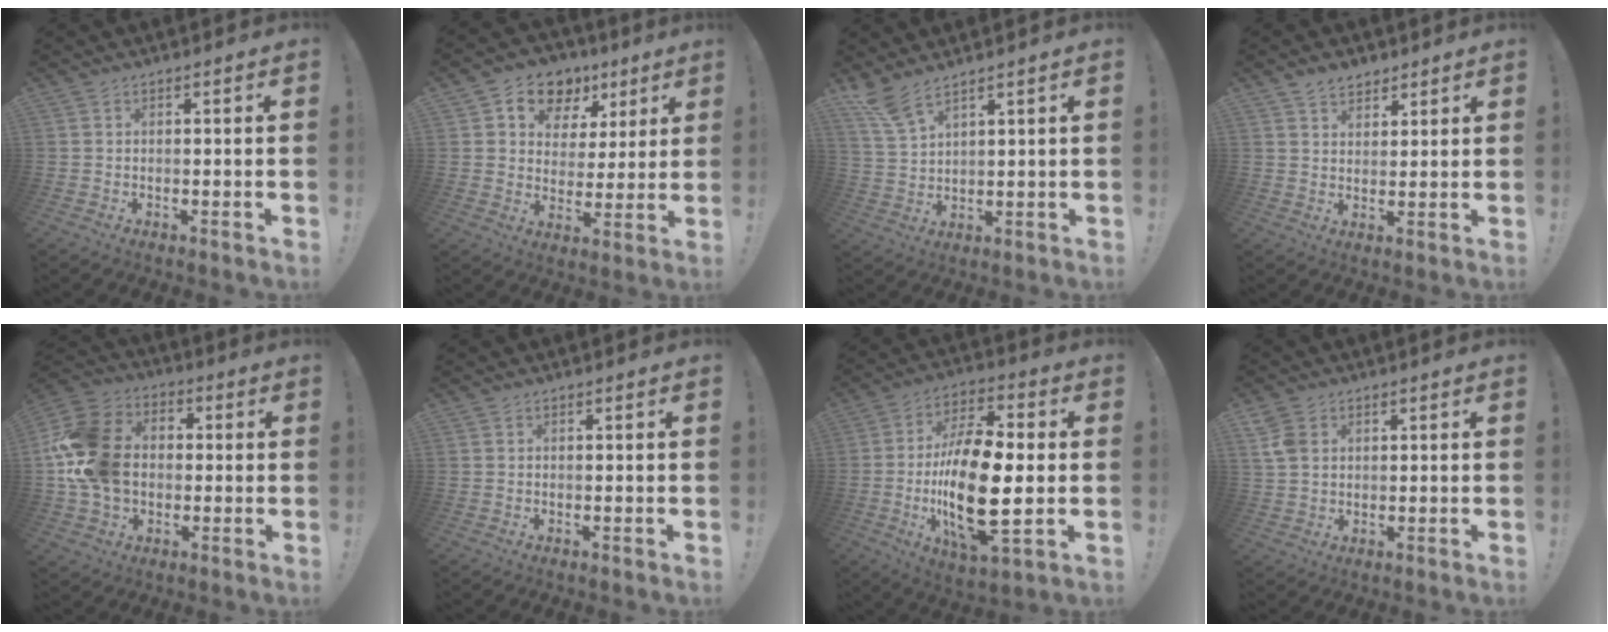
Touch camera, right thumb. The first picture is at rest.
{"total": 10.8, "force": [5.7, 8.5, 3.7], "torque": [-0.064, -0.028, 0.110]}
{"total": 7.0, "force": [5.4, 1.5, 4.1], "torque": [-0.086, -0.026, 0.104]}
{"total": 5.1, "force": [3.9, 3.1, 1.0], "torque": [-0.007, -0.021, 0.072]}
{"total": 19.5, "force": [0.0, 15.5, 11.8], "torque": [-0.202, 0.016, 0.009]}
{"total": 0.0}
{"total": 22.1, "force": [-2.5, 9.0, 20.1], "torque": [-0.383, -0.007, -0.043]}
{"total": 6.0, "force": [2.4, 4.3, 3.4], "torque": [-0.060, -0.002, 0.047]}